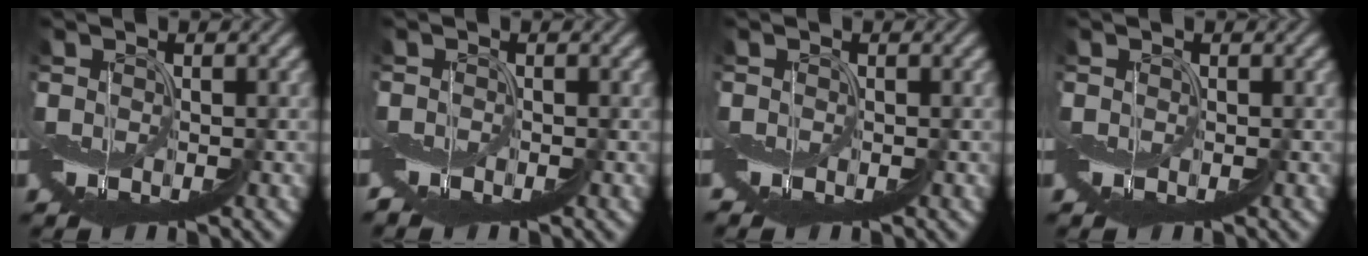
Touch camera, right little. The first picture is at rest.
{"total": 1.7, "force": [-1.7, 0.2, 0.1], "torque": [0.000, -0.003, -0.033]}
{"total": 1.6, "force": [-1.1, 0.8, 0.7], "torque": [-0.011, -0.007, -0.019]}
{"total": 0.0}